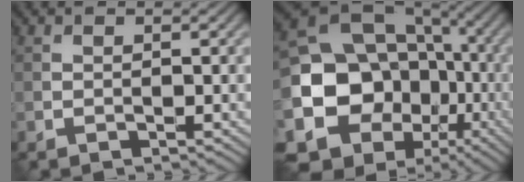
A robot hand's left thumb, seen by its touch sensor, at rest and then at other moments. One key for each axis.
{"total": 18.6, "fx": -3.6, "fy": 15.6, "fz": 9.5, "tx": -0.199, "ty": -0.033, "tz": -0.049}